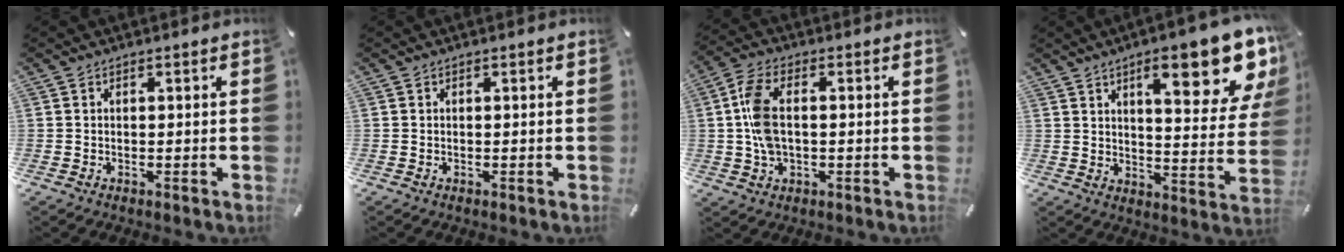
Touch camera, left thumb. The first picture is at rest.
{"total": 0.0}
{"total": 8.5, "force": [0.2, 4.8, 7.0], "torque": [-0.153, 0.006, 0.003]}
{"total": 18.4, "force": [10.3, 5.8, 14.0], "torque": [-0.180, -0.065, 0.158]}